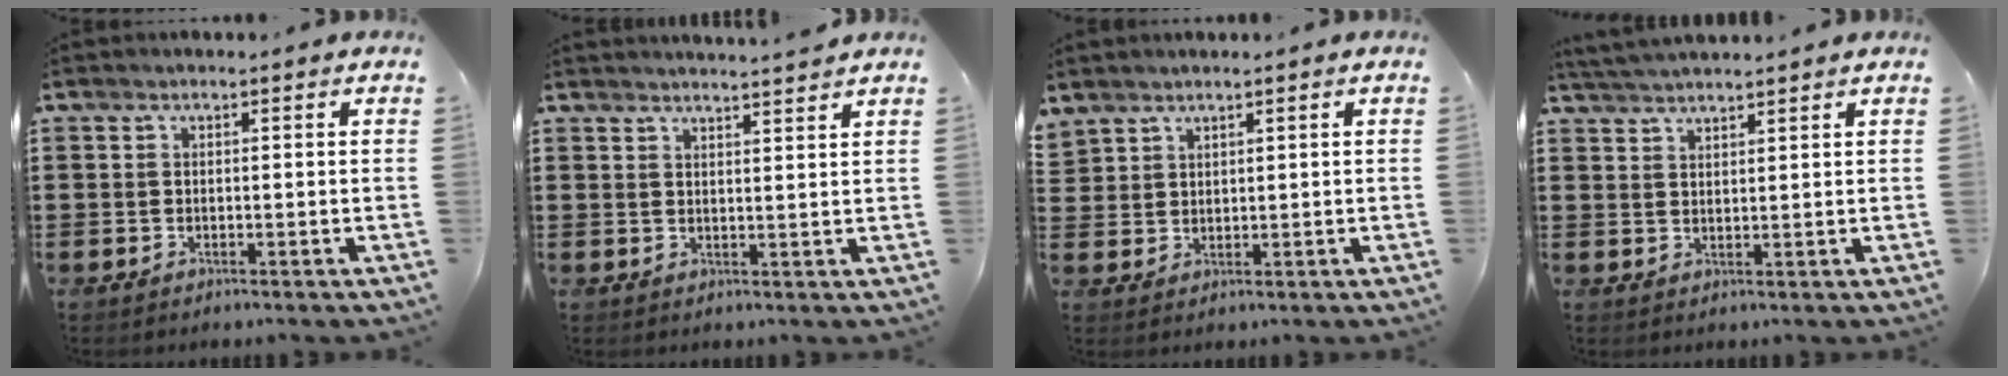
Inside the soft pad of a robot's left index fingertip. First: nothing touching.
{"total": 2.6, "force": [2.5, -0.6, 0.1], "torque": [-0.010, -0.013, 0.047]}
{"total": 2.5, "force": [2.1, 1.4, -0.3], "torque": [-0.004, 0.002, 0.042]}
{"total": 2.9, "force": [2.9, -0.3, 0.3], "torque": [-0.014, -0.005, 0.055]}